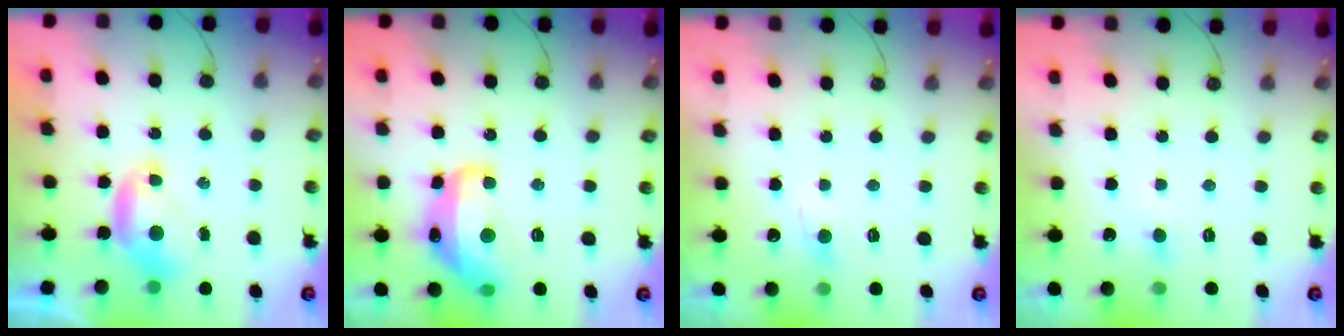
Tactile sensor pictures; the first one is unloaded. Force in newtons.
{"total": 9.5, "press": 9.5, "slide": 0.9}
{"total": 1.4, "press": 1.4, "slide": 0.5}
{"total": 1.8, "press": 1.7, "slide": 0.5}